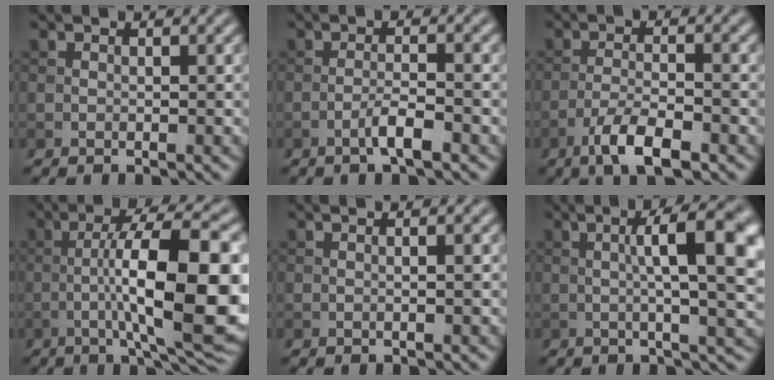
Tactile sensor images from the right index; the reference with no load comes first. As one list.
[{"total": 2.6, "force": [-1.4, 0.3, 2.2], "torque": [-0.040, 0.008, -0.031]}, {"total": 5.1, "force": [-3.1, 1.3, 3.8], "torque": [-0.074, 0.000, -0.062]}, {"total": 13.7, "force": [-1.7, 3.0, 13.3], "torque": [-0.195, 0.013, -0.028]}, {"total": 1.5, "force": [0.2, 0.5, 1.4], "torque": [-0.012, -0.001, -0.006]}, {"total": 9.3, "force": [1.1, 2.1, 9.0], "torque": [-0.112, 0.016, 0.014]}]